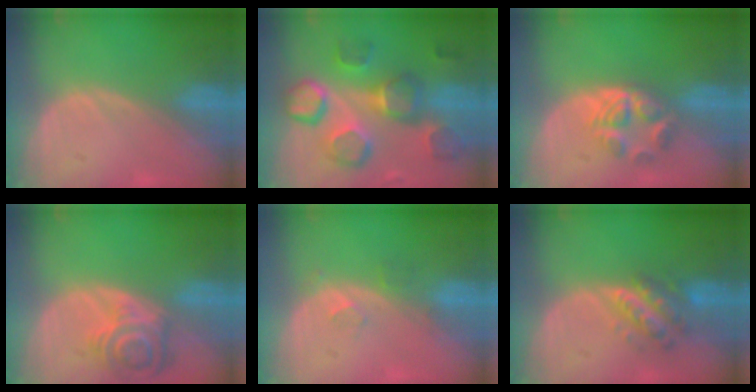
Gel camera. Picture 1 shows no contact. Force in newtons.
{"total": 11.0, "press": 10.6, "slide": 2.7}
{"total": 6.1, "press": 5.0, "slide": 3.4}
{"total": 6.8, "press": 6.5, "slide": 2.0}
{"total": 2.3, "press": 2.0, "slide": 1.1}
{"total": 5.9, "press": 5.5, "slide": 2.2}